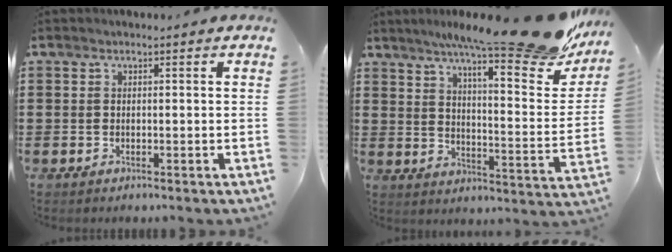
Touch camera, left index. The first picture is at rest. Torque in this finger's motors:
{"motor_torque": [1.29, -0.85, 0.62, 0.09]}